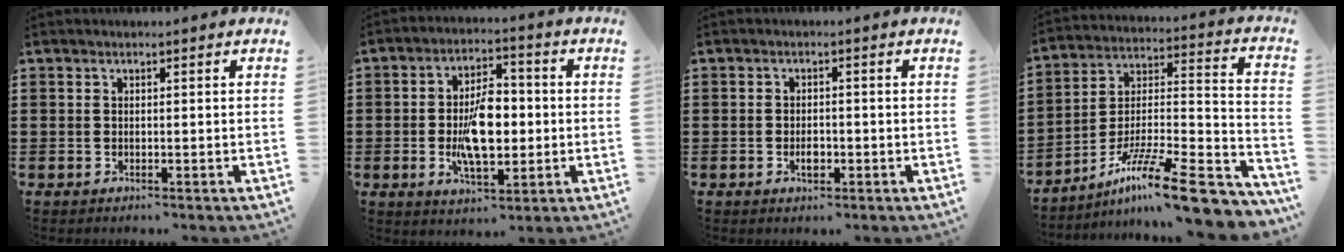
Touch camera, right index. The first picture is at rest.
{"total": 9.8, "force": [-1.0, 4.8, 8.5], "torque": [-0.157, 0.000, -0.026]}
{"total": 2.1, "force": [-0.7, 1.0, 1.6], "torque": [-0.030, 0.003, -0.013]}
{"total": 15.1, "force": [-10.8, 2.0, 10.4], "torque": [-0.168, 0.025, -0.189]}